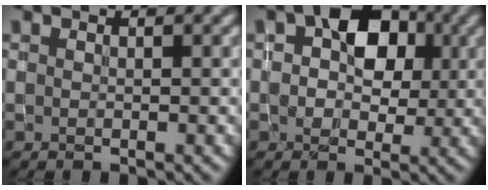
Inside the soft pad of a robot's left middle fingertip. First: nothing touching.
{"total": 6.7, "force": [1.4, 4.7, 4.6], "torque": [-0.073, 0.010, 0.008]}